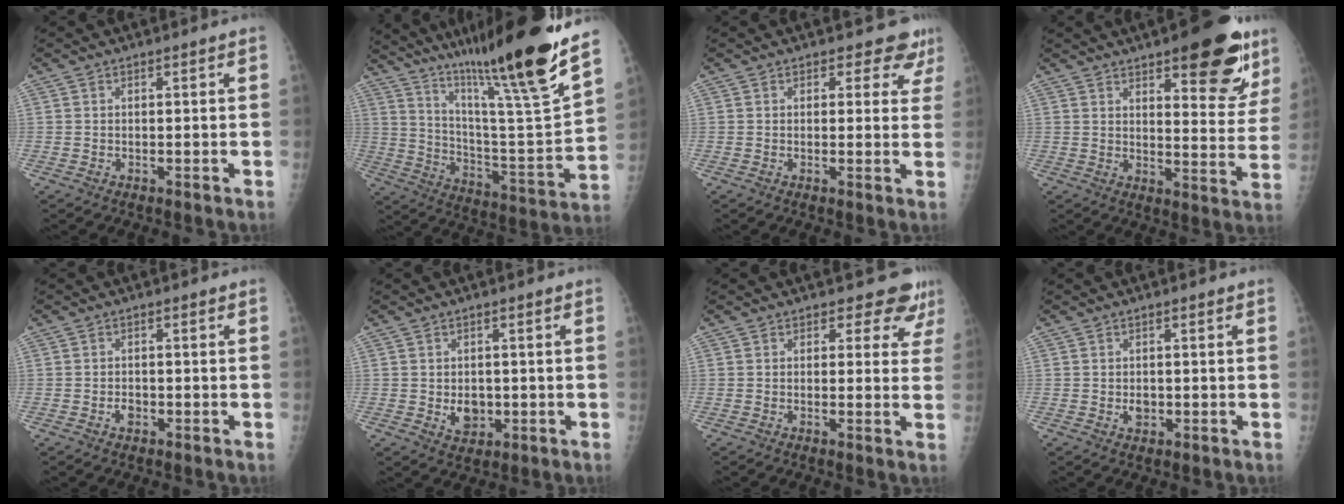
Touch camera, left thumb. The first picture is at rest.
{"total": 27.9, "force": [21.0, 1.0, 18.3], "torque": [-0.277, -0.120, 0.335]}
{"total": 5.1, "force": [4.1, 2.9, 0.9], "torque": [0.029, -0.021, 0.030]}
{"total": 17.5, "force": [10.3, 6.2, 12.7], "torque": [-0.115, -0.056, 0.138]}
{"total": 1.7, "force": [-0.7, 1.2, 0.9], "torque": [-0.009, 0.004, -0.011]}
{"total": 4.3, "force": [-0.4, 3.3, 2.7], "torque": [-0.020, -0.001, 0.004]}
{"total": 6.0, "force": [5.0, 3.2, 0.9], "torque": [0.031, -0.025, 0.038]}
{"total": 1.9, "force": [-0.2, 1.5, 1.1], "torque": [-0.009, 0.001, 0.000]}